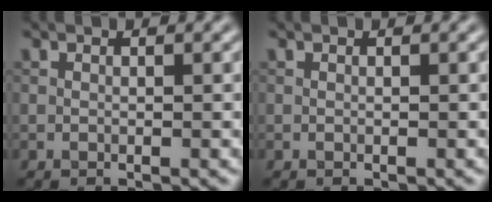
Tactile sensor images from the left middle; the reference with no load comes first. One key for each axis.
{"total": 0.0}